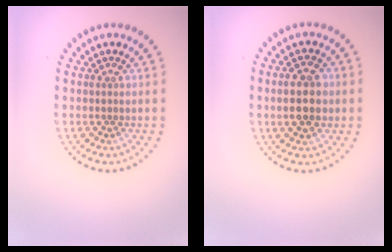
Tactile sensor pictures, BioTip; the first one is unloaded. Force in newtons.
{"total": 4.5, "press": 4.5, "slide": 0.1}